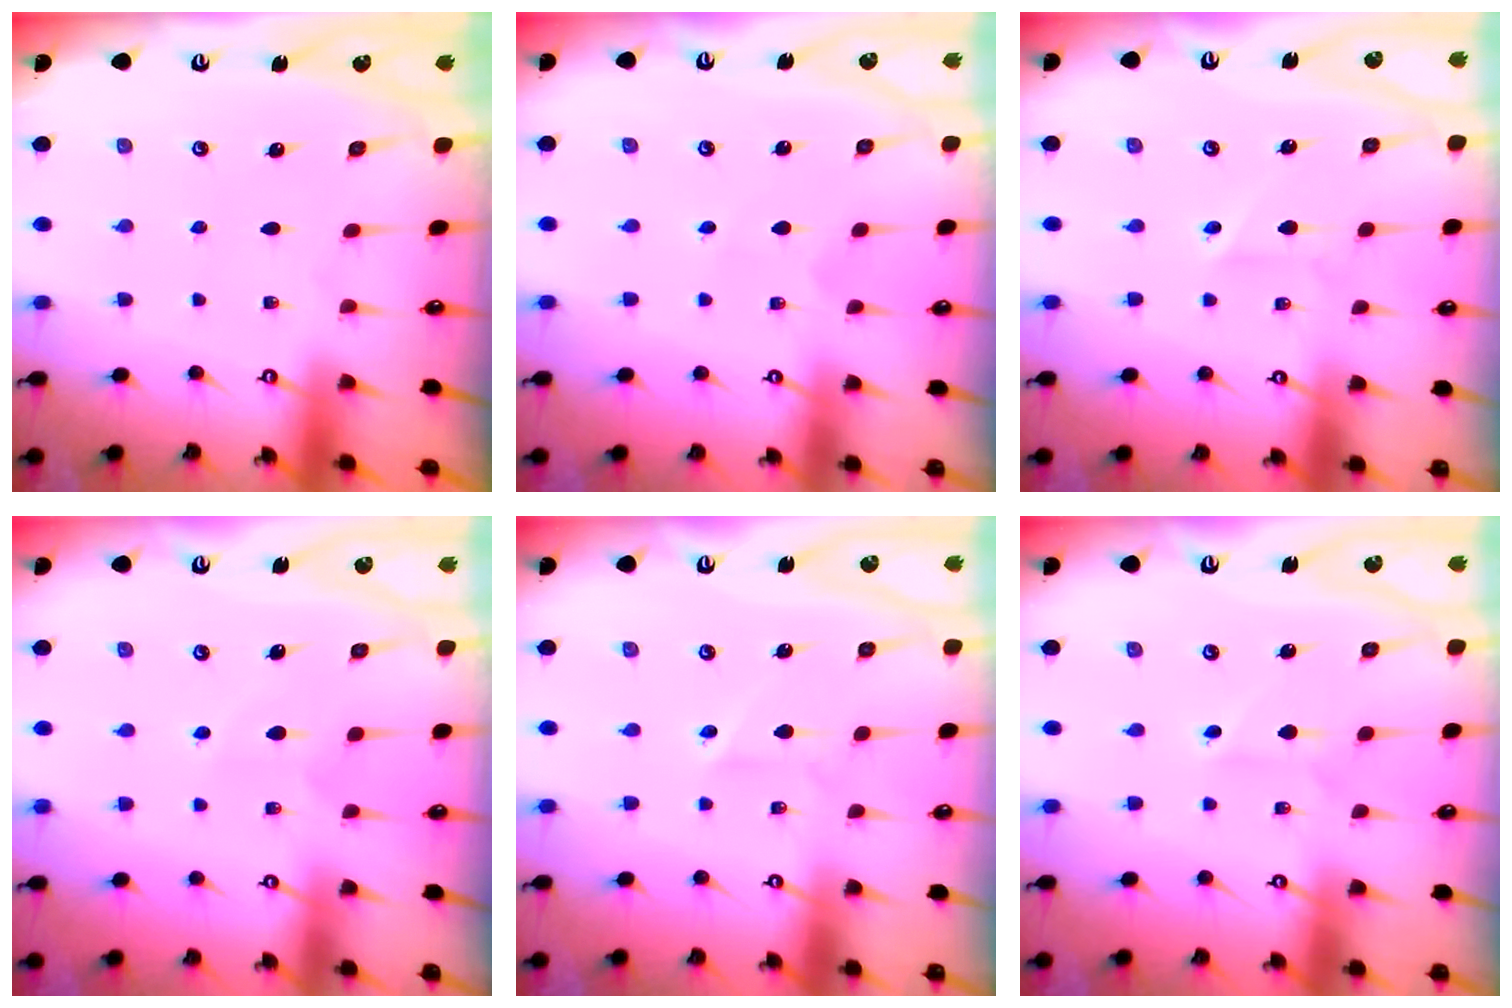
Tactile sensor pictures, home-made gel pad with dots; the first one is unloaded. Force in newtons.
{"total": 2.5, "press": 2.5, "slide": 0.3}
{"total": 2.6, "press": 2.6, "slide": 0.3}
{"total": 4.5, "press": 4.4, "slide": 0.2}
{"total": 2.7, "press": 2.7, "slide": 0.3}
{"total": 2.5, "press": 2.5, "slide": 0.2}